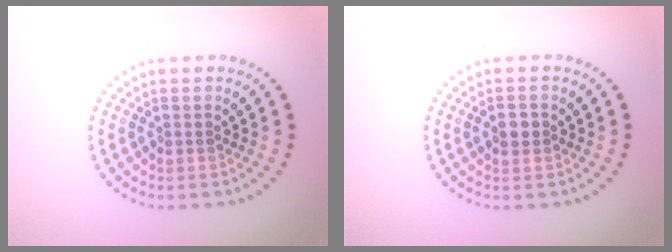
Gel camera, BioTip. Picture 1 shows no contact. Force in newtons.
{"total": 1.5, "press": 1.5, "slide": 0.3}